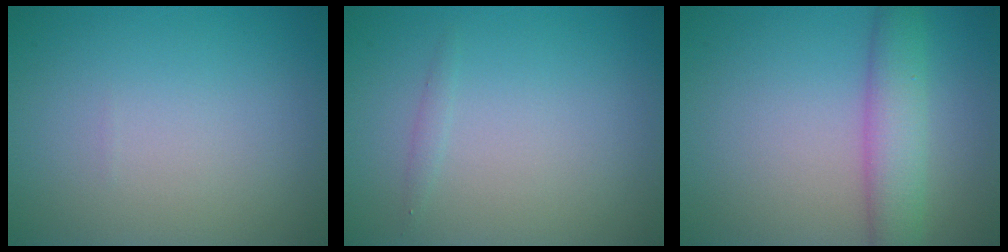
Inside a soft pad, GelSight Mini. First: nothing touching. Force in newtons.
{"total": 0.6, "press": 0.6, "slide": 0.0}
{"total": 4.4, "press": 4.4, "slide": 0.3}